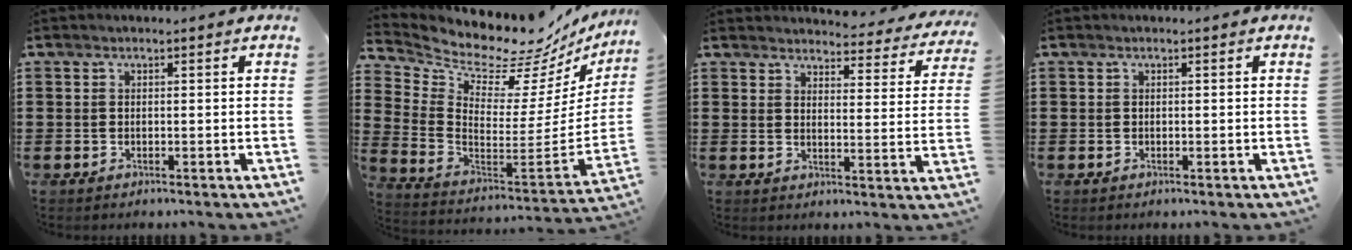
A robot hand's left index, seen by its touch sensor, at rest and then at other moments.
{"total": 8.0, "force": [7.7, 1.6, 1.2], "torque": [-0.061, -0.090, 0.124]}
{"total": 3.5, "force": [3.5, 0.3, 0.5], "torque": [-0.022, -0.027, 0.056]}
{"total": 0.0}